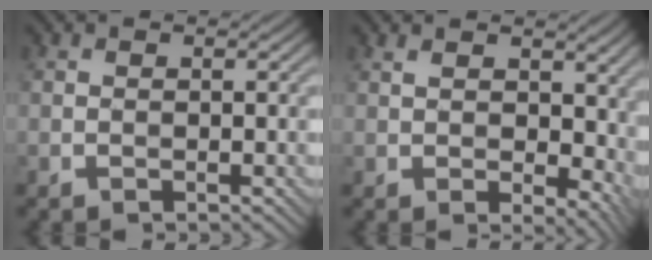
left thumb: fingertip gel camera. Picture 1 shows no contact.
{"total": 9.6, "force": [1.7, 6.3, 7.1], "torque": [-0.094, -0.018, 0.045]}